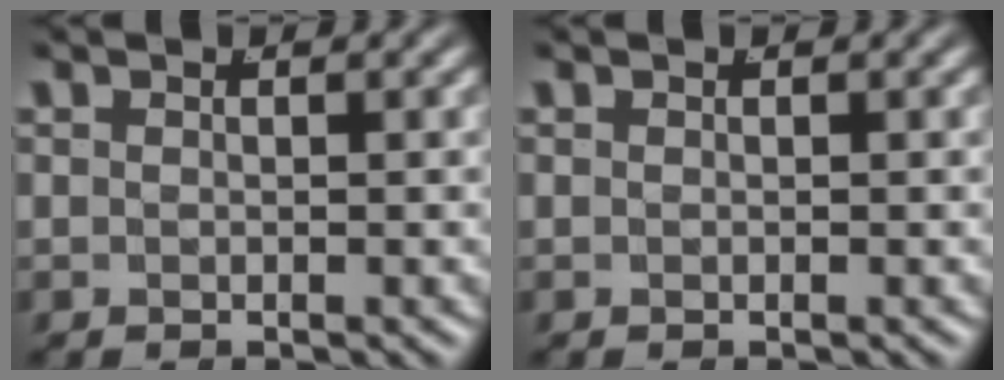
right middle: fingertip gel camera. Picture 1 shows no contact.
{"total": 0.0}